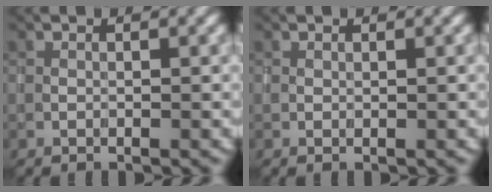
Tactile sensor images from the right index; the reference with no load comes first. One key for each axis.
{"total": 0.0}